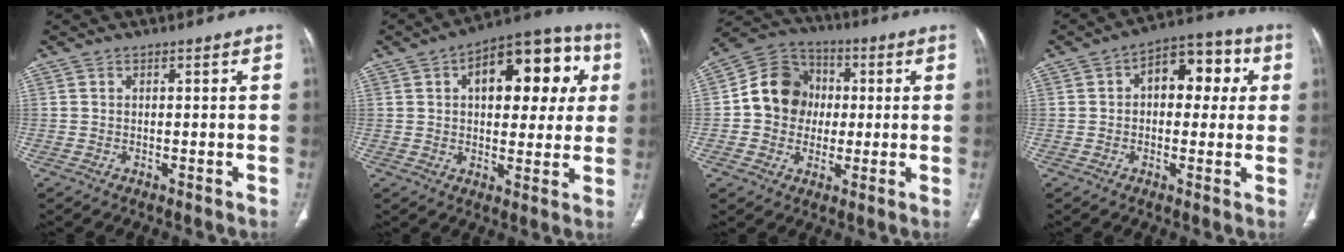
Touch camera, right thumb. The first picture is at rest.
{"total": 18.6, "force": [5.2, 9.9, 14.8], "torque": [-0.147, 0.022, 0.066]}
{"total": 12.3, "force": [0.4, 10.9, 5.6], "torque": [-0.063, 0.024, -0.003]}
{"total": 11.3, "force": [2.2, 7.0, 8.6], "torque": [-0.074, 0.029, 0.023]}